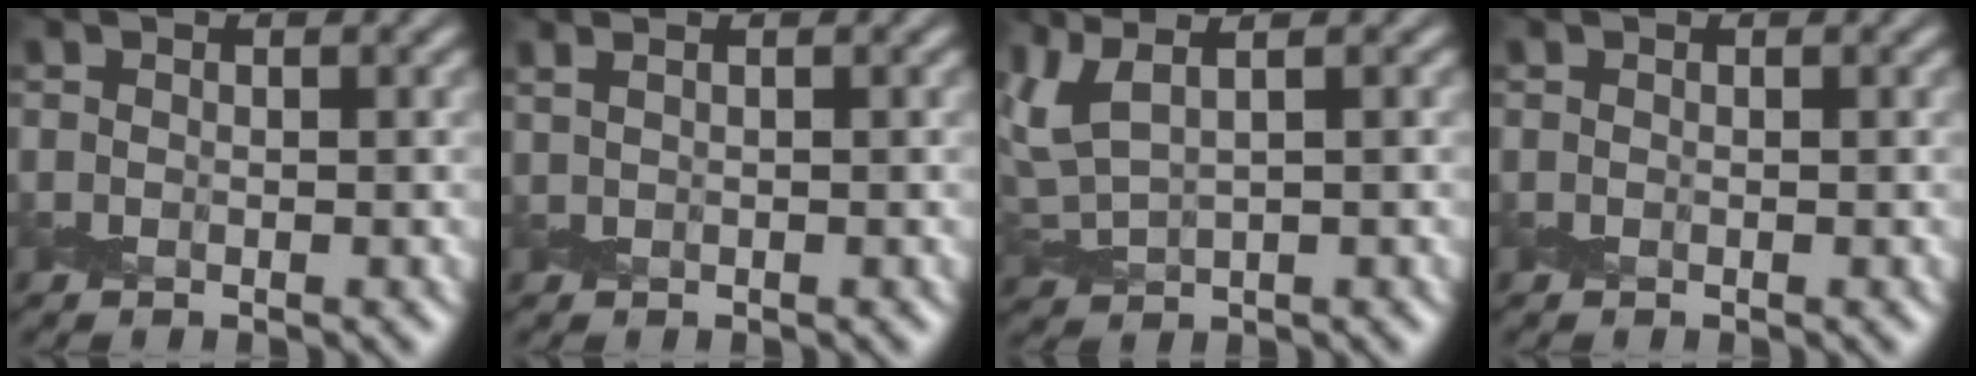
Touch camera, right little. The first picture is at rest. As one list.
[{"total": 0.8, "force": [0.6, -0.4, 0.3], "torque": [-0.014, 0.002, 0.015]}, {"total": 2.5, "force": [1.3, 0.6, 2.0], "torque": [-0.063, 0.008, 0.031]}, {"total": 0.0}]